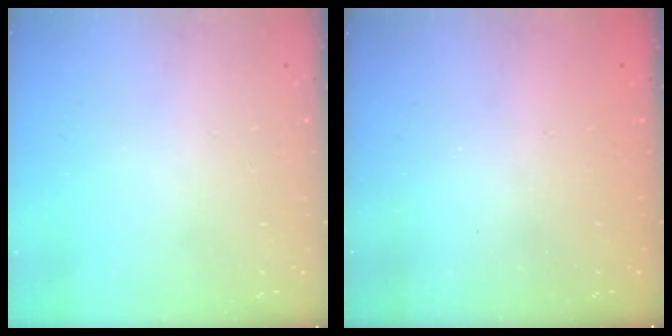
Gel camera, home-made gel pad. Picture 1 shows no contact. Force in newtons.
{"total": 2.4, "press": 2.3, "slide": 0.8}